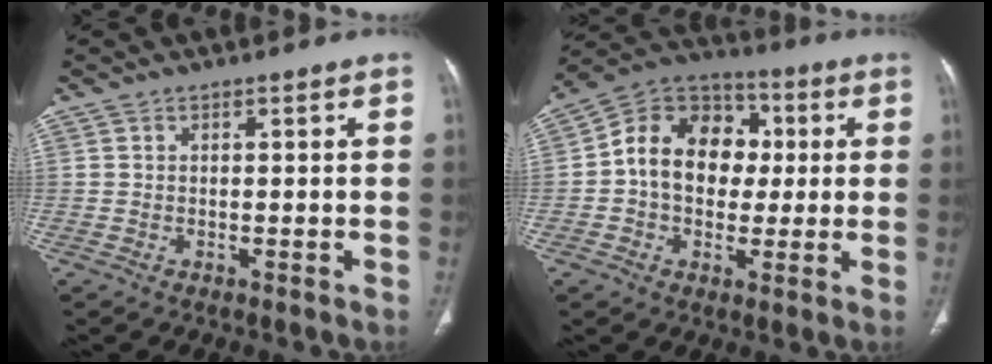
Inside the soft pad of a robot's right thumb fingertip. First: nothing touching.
{"total": 15.0, "force": [0.9, 11.6, 9.4], "torque": [-0.117, 0.030, 0.004]}